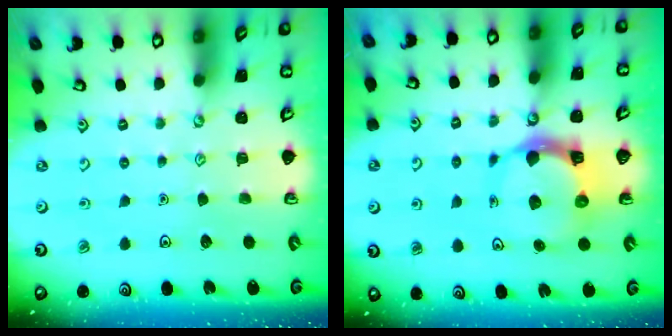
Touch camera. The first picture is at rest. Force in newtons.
{"total": 8.7, "press": 8.7, "slide": 1.2}